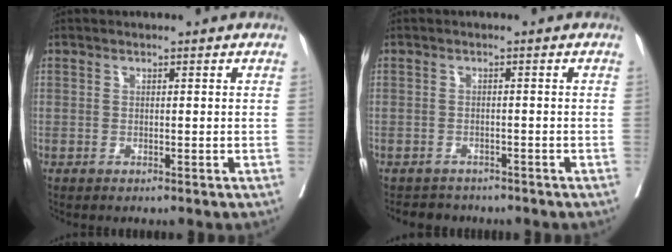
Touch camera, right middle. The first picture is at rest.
{"total": 3.4, "force": [-3.0, 1.5, -0.2], "torque": [-0.001, -0.002, -0.048]}